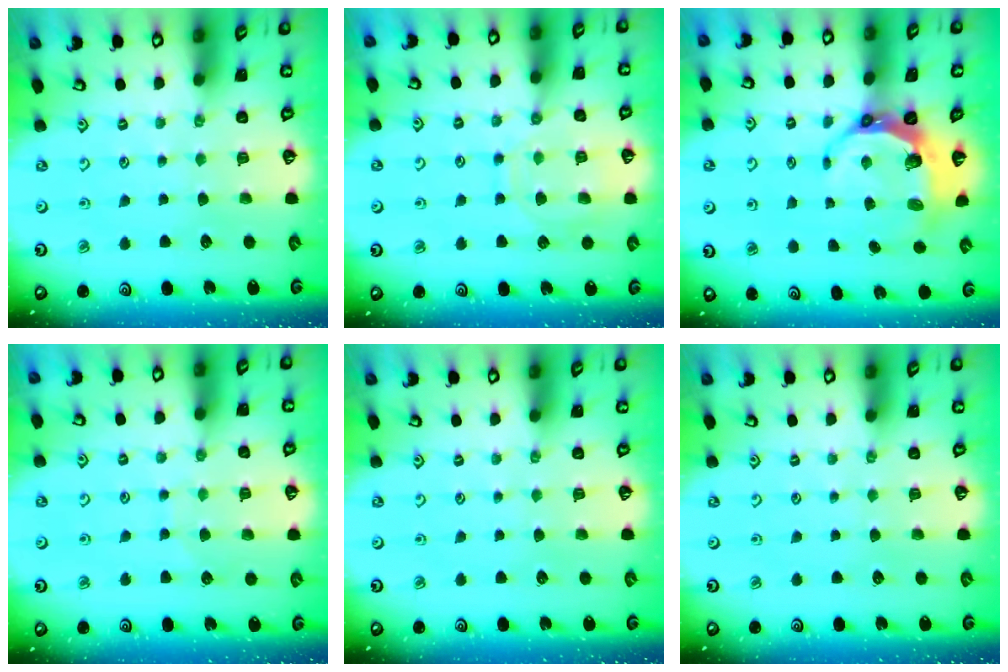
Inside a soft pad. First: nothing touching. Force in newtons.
{"total": 11.3, "press": 11.2, "slide": 0.9}
{"total": 8.1, "press": 7.0, "slide": 4.1}
{"total": 6.2, "press": 6.2, "slide": 0.5}
{"total": 0.0}
{"total": 0.0}